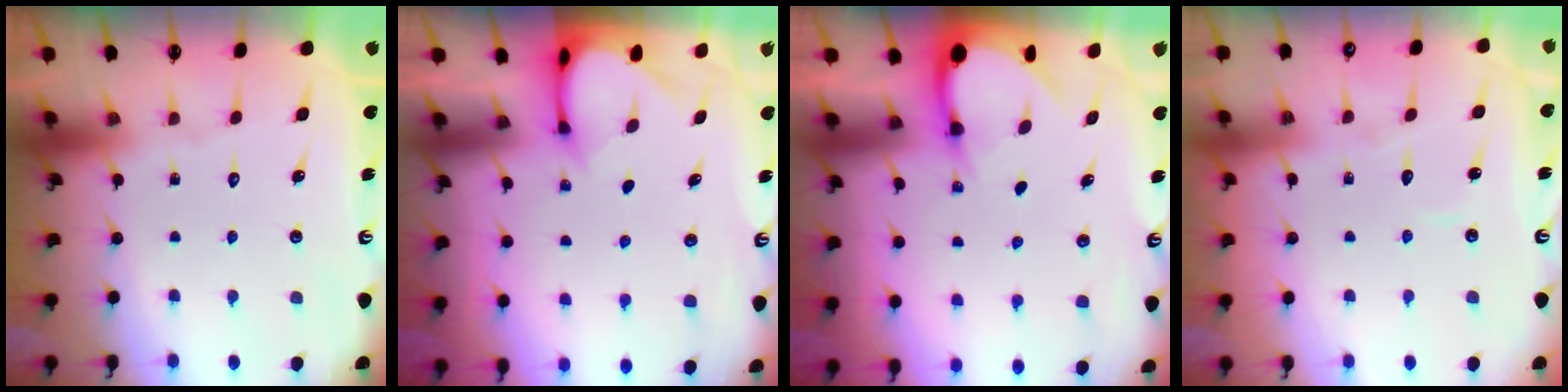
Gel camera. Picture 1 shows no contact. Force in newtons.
{"total": 3.3, "press": 3.3, "slide": 0.2}
{"total": 3.6, "press": 3.6, "slide": 0.3}
{"total": 2.7, "press": 2.7, "slide": 0.3}